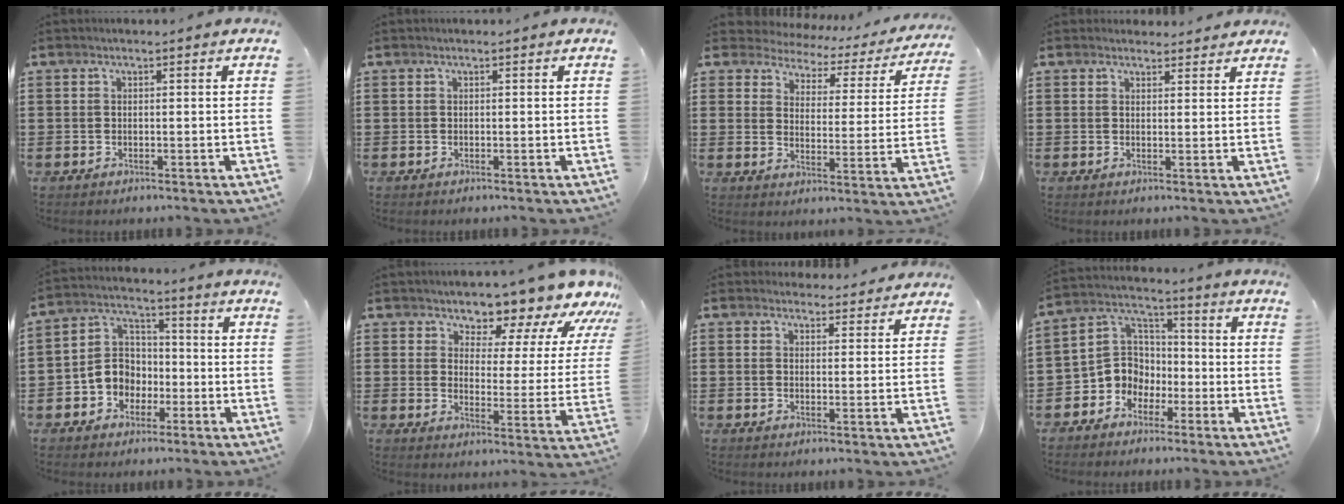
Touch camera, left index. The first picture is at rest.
{"total": 0.0}
{"total": 3.6, "force": [3.4, 1.2, 0.2], "torque": [-0.031, -0.026, 0.051]}
{"total": 2.0, "force": [1.9, 0.5, 0.0], "torque": [-0.005, 0.001, 0.037]}
{"total": 6.2, "force": [-2.2, 5.4, 2.0], "torque": [-0.065, 0.011, -0.046]}
{"total": 6.7, "force": [6.6, 1.0, 0.3], "torque": [-0.026, -0.063, 0.114]}
{"total": 3.3, "force": [3.1, 0.8, 0.3], "torque": [-0.007, -0.011, 0.058]}
{"total": 7.2, "force": [-2.9, 6.4, 1.8], "torque": [-0.074, 0.008, -0.064]}